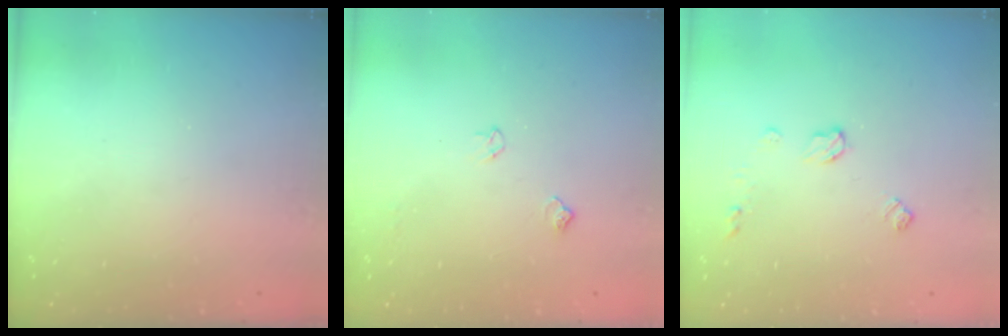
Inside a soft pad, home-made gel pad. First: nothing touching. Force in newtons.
{"total": 4.9, "press": 4.8, "slide": 0.7}
{"total": 6.1, "press": 6.1, "slide": 0.4}